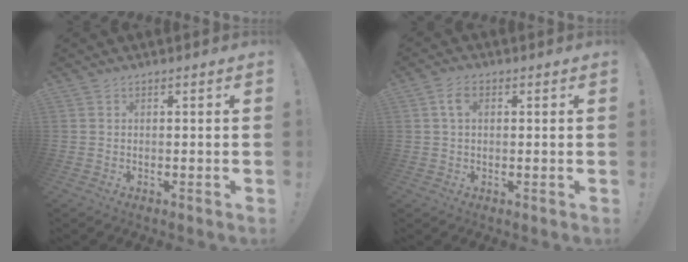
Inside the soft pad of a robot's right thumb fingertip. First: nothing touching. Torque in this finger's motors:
{"motor_torque": [0.38, 0.37, -0.08, 0.09, 0.01]}